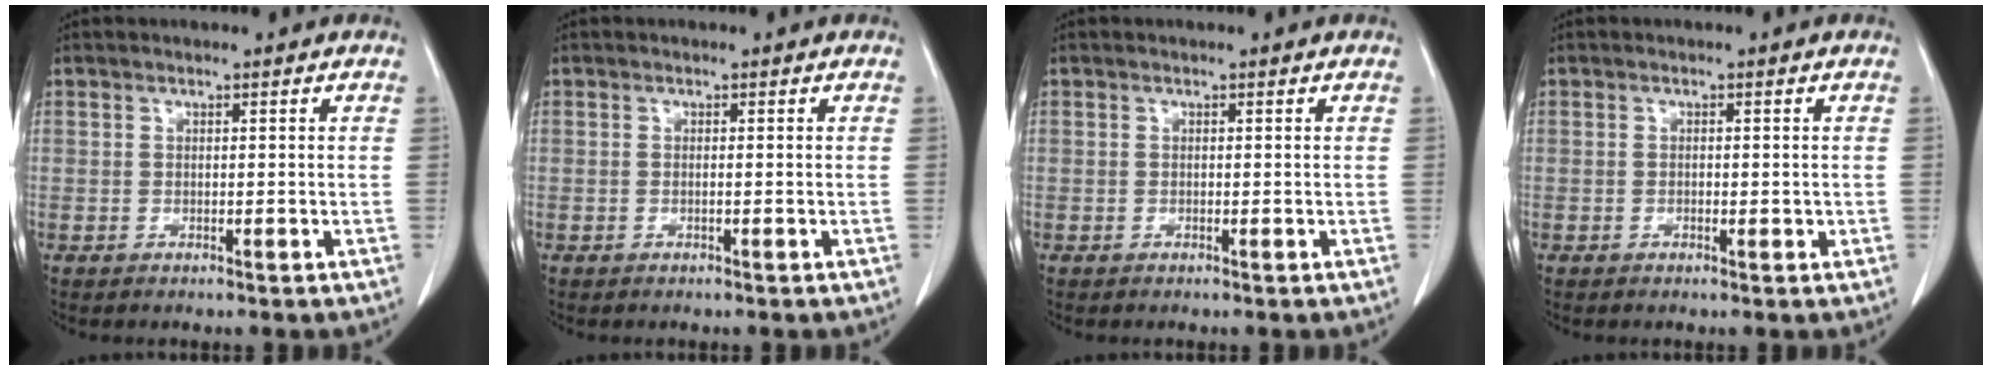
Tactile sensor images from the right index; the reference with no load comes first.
{"total": 0.0}
{"total": 0.0}
{"total": 1.2, "force": [-0.3, 0.5, 1.0], "torque": [-0.017, 0.000, -0.003]}